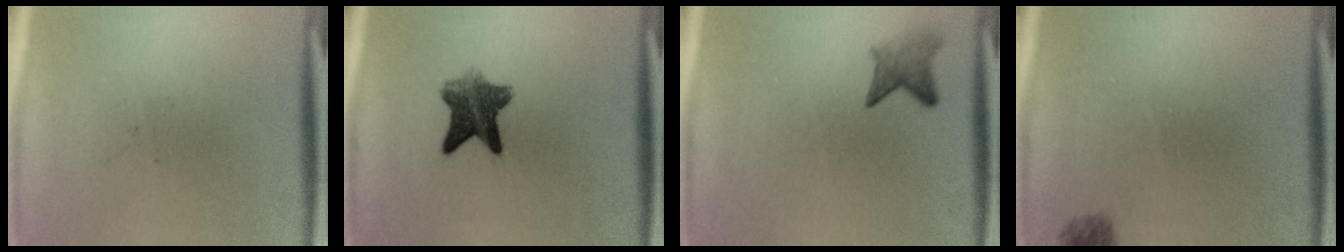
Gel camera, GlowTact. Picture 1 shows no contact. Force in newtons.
{"total": 6.8}
{"total": 2.4}
{"total": 1.4}